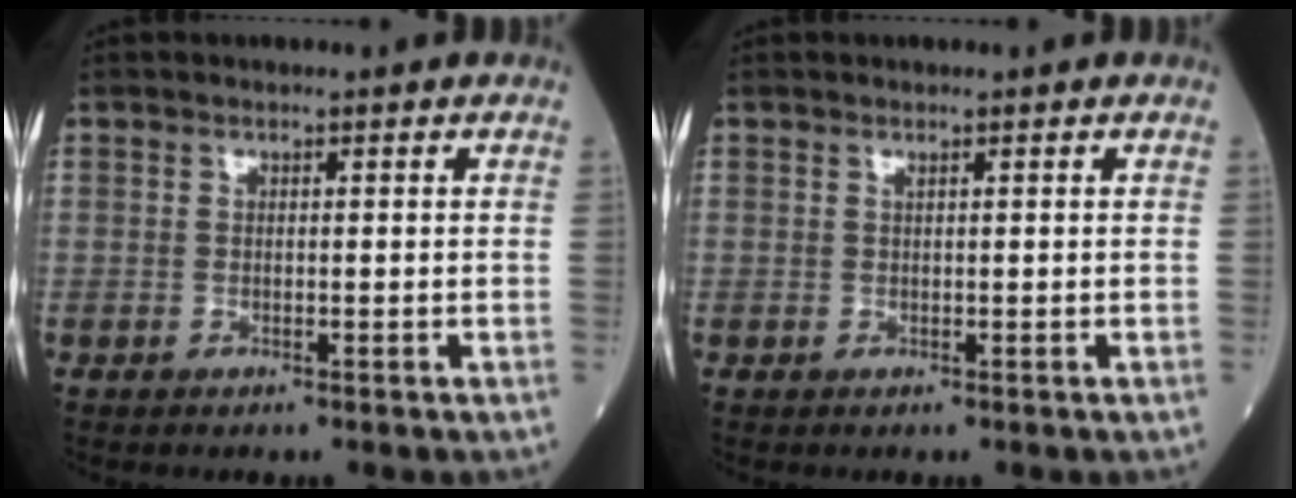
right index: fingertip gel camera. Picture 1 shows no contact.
{"total": 0.0}